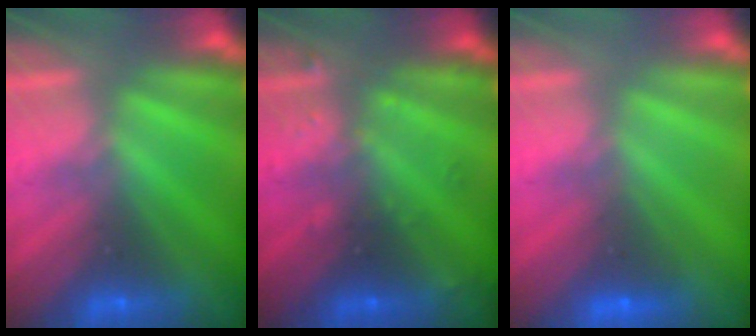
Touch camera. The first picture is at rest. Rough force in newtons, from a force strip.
{"total": 2.4}
{"total": 2.0}